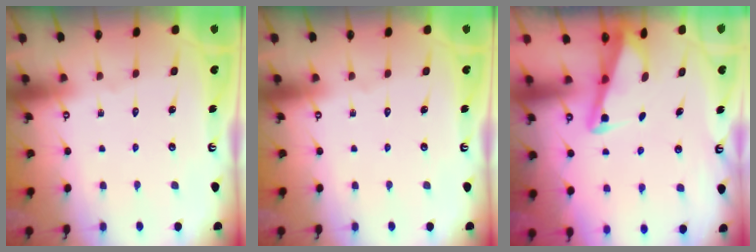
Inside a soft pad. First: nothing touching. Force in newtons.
{"total": 0.0}
{"total": 2.9, "press": 2.8, "slide": 0.3}